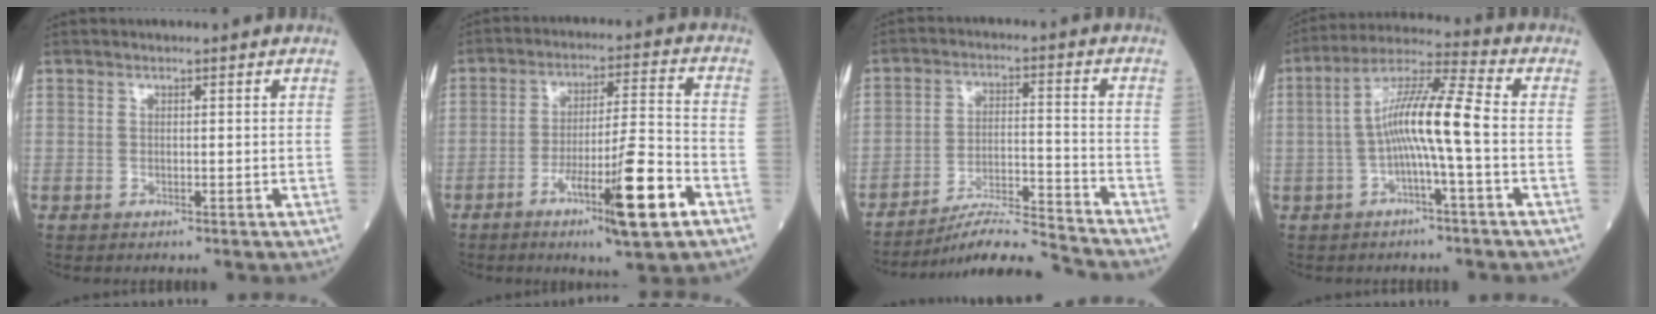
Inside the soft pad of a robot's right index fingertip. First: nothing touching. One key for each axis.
{"total": 12.4, "fx": -5.9, "fy": 0.3, "fz": 10.9, "tx": -0.174, "ty": -0.010, "tz": -0.094}
{"total": 10.1, "fx": -9.7, "fy": -2.2, "fz": 1.8, "tx": -0.027, "ty": 0.006, "tz": -0.173}
{"total": 9.9, "fx": -1.3, "fy": -0.1, "fz": 9.8, "tx": -0.183, "ty": 0.023, "tz": -0.031}